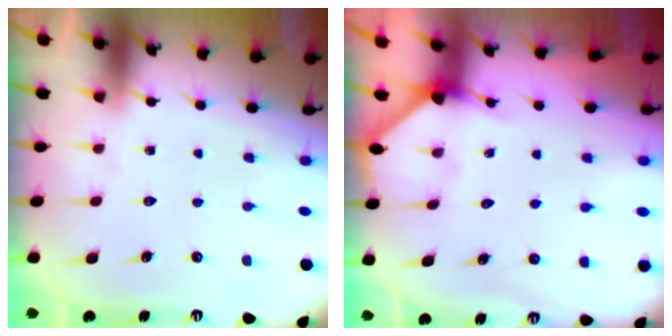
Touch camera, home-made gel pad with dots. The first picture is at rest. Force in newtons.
{"total": 3.4, "press": 3.4, "slide": 0.3}